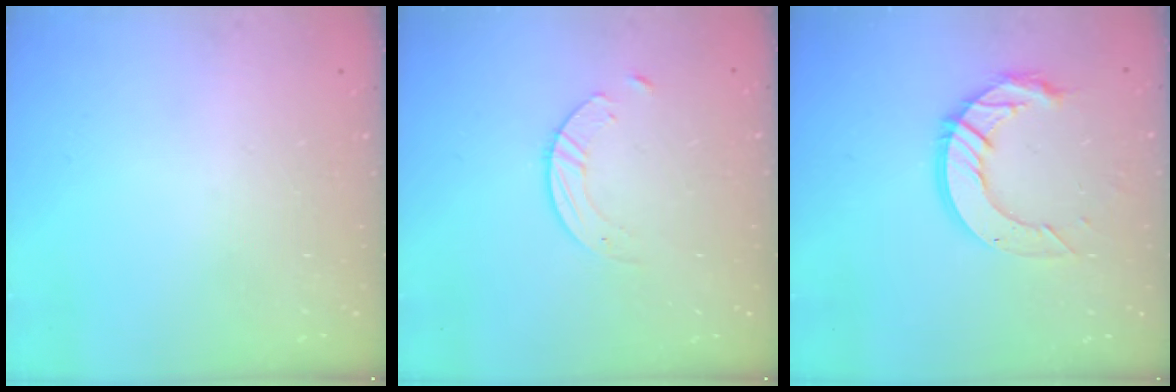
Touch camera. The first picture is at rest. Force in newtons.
{"total": 1.4, "press": 1.4, "slide": 0.2}
{"total": 12.3, "press": 12.2, "slide": 1.2}